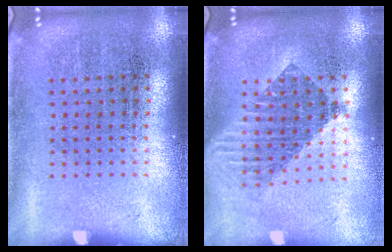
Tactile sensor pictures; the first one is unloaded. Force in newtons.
{"total": 1.6, "press": 1.4, "slide": 0.9}